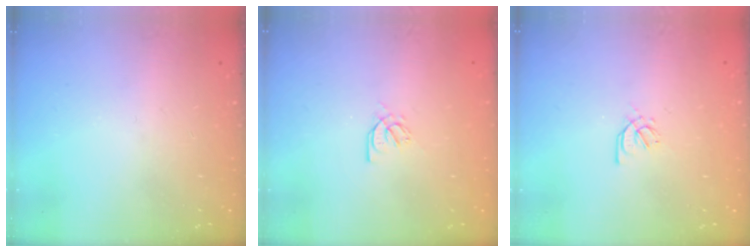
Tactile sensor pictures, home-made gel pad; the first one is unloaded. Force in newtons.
{"total": 3.5, "press": 3.5, "slide": 0.2}
{"total": 2.6, "press": 2.5, "slide": 0.7}